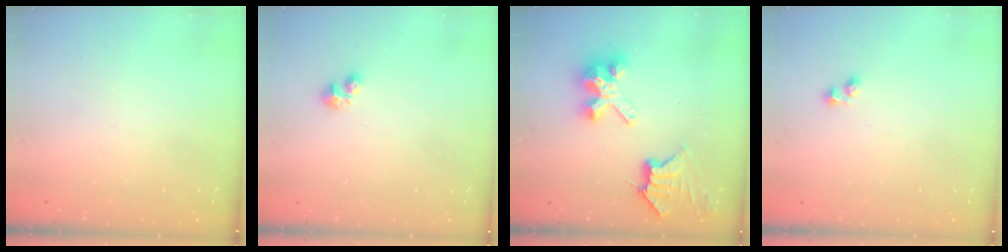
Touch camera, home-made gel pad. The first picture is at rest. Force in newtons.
{"total": 2.3, "press": 2.2, "slide": 0.5}
{"total": 10.3, "press": 10.2, "slide": 1.1}
{"total": 1.9, "press": 1.9, "slide": 0.5}